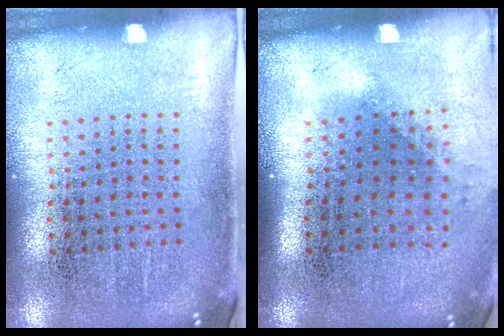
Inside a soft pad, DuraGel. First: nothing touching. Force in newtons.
{"total": 1.2, "press": 0.9, "slide": 0.9}